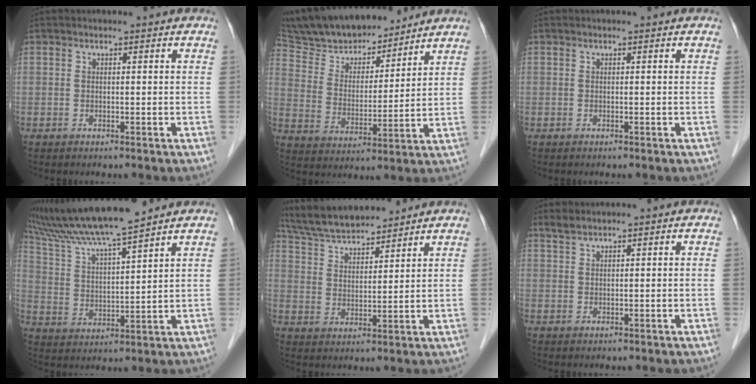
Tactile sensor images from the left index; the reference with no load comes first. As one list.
[{"total": 16.9, "force": [14.9, 5.0, 6.1], "torque": [-0.110, 0.018, 0.261]}, {"total": 0.0}, {"total": 13.2, "force": [11.6, -0.9, 6.2], "torque": [-0.124, 0.010, 0.211]}, {"total": 12.4, "force": [11.4, 2.2, 4.2], "torque": [-0.083, 0.022, 0.210]}, {"total": 1.6, "force": [1.5, 0.2, 0.6], "torque": [-0.016, 0.011, 0.035]}]